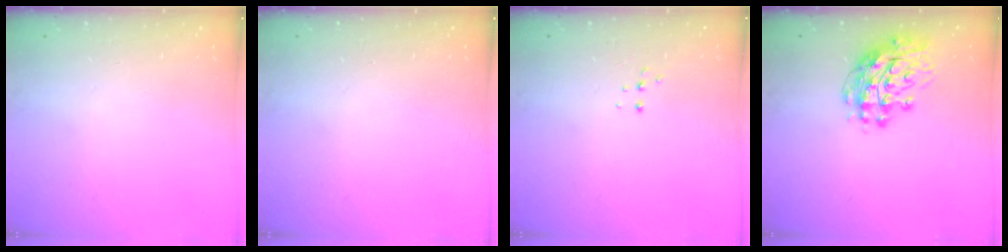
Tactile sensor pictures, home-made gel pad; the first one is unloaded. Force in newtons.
{"total": 0.0}
{"total": 5.0, "press": 4.9, "slide": 0.9}
{"total": 13.7, "press": 13.6, "slide": 1.5}